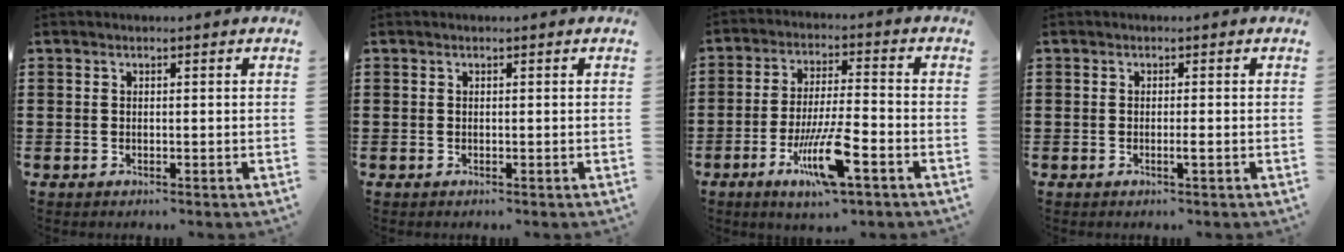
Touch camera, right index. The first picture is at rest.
{"total": 0.0}
{"total": 10.5, "force": [-4.9, 2.0, 9.1], "torque": [-0.190, -0.007, -0.093]}
{"total": 1.2, "force": [-0.4, 0.0, 1.1], "torque": [-0.018, -0.003, -0.008]}